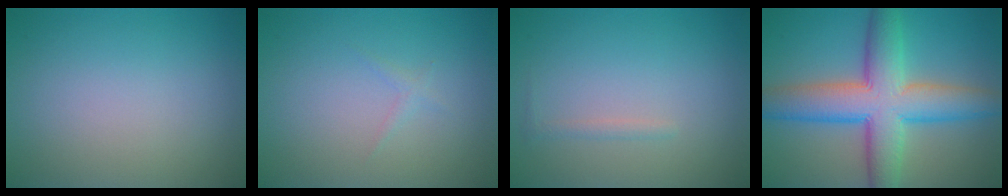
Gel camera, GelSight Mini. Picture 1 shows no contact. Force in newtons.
{"total": 0.6, "press": 0.6, "slide": 0.0}
{"total": 0.7, "press": 0.7, "slide": 0.0}
{"total": 9.3, "press": 9.3, "slide": 0.3}